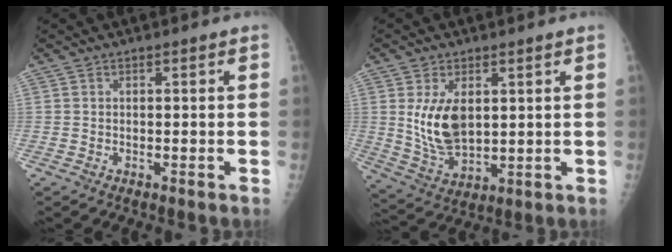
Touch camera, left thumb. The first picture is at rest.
{"total": 9.9, "force": [2.2, 5.7, 7.8], "torque": [-0.134, -0.021, 0.058]}